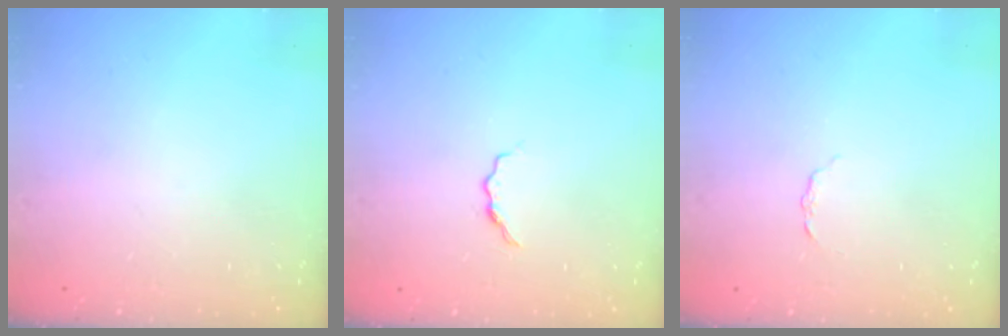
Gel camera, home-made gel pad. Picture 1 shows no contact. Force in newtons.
{"total": 4.7, "press": 4.6, "slide": 0.7}
{"total": 2.0, "press": 2.0, "slide": 0.3}